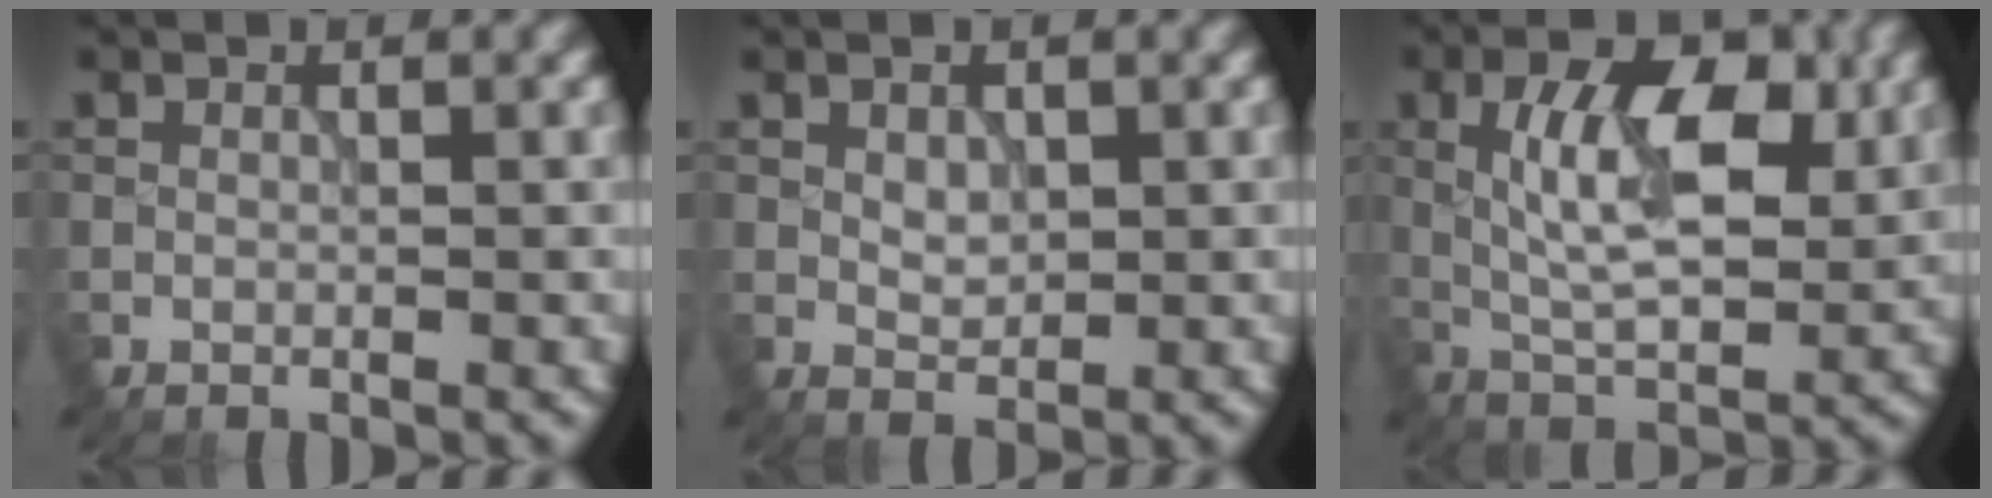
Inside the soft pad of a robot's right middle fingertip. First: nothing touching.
{"total": 1.6, "force": [0.4, 1.2, 1.0], "torque": [-0.016, -0.002, 0.009]}
{"total": 7.9, "force": [1.6, 3.8, 6.8], "torque": [-0.116, 0.003, 0.026]}